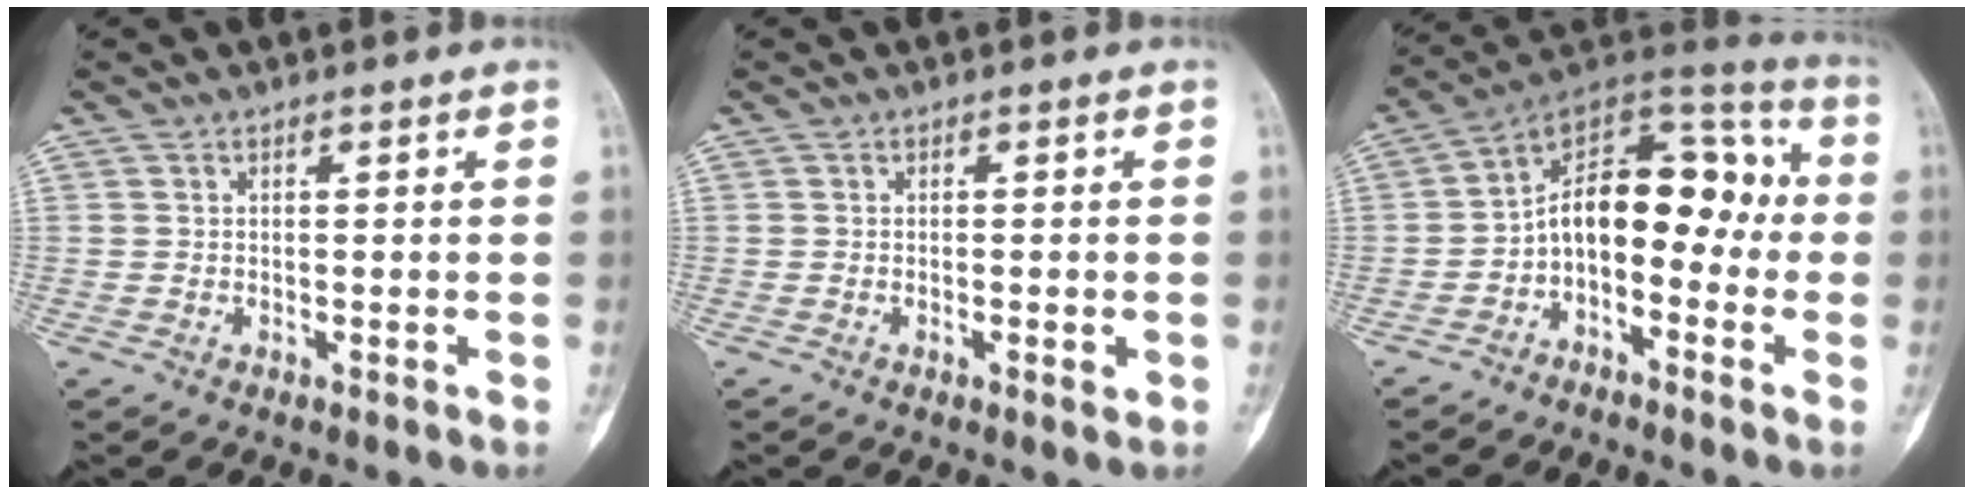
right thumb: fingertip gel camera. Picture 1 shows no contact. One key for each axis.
{"total": 2.0, "fx": -0.6, "fy": 0.6, "fz": 1.8, "tx": -0.027, "ty": -0.001, "tz": -0.008}
{"total": 15.2, "fx": -2.1, "fy": 9.2, "fz": 11.9, "tx": -0.148, "ty": 0.076, "tz": -0.050}